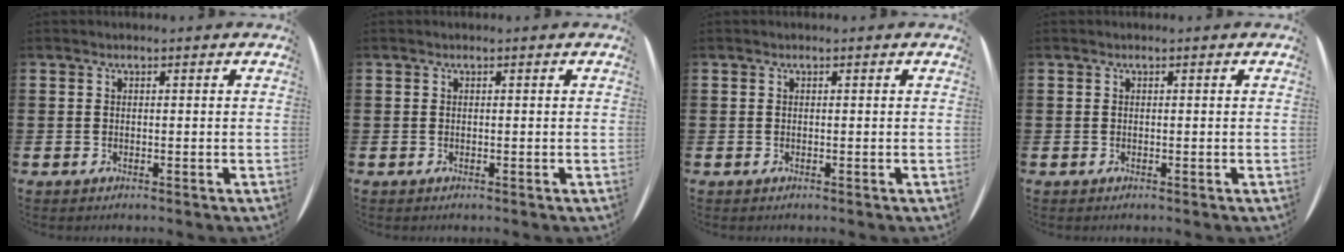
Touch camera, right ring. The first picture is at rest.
{"total": 0.0}
{"total": 0.0}
{"total": 0.0}